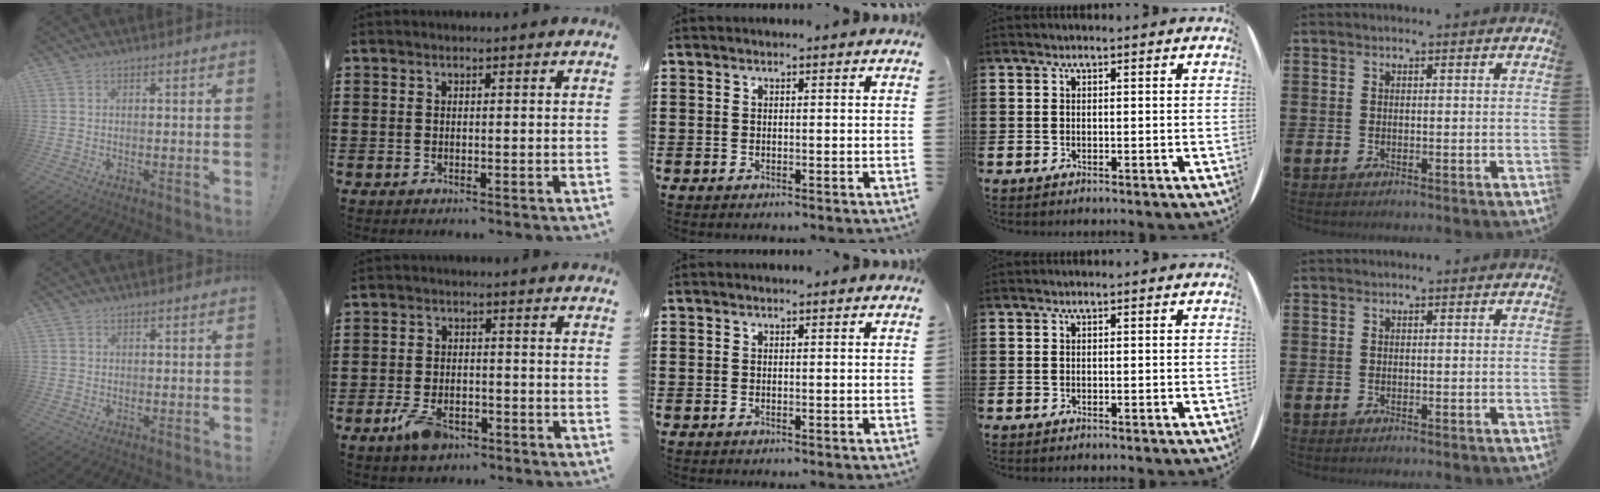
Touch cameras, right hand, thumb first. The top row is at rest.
{"thumb": {"total": 0.7, "force": [0.0, 0.7, 0.2], "torque": [-0.006, 0.003, 0.000]}, "index": {"total": 4.4, "force": [-2.7, 2.3, 2.6], "torque": [-0.062, 0.002, -0.054]}}